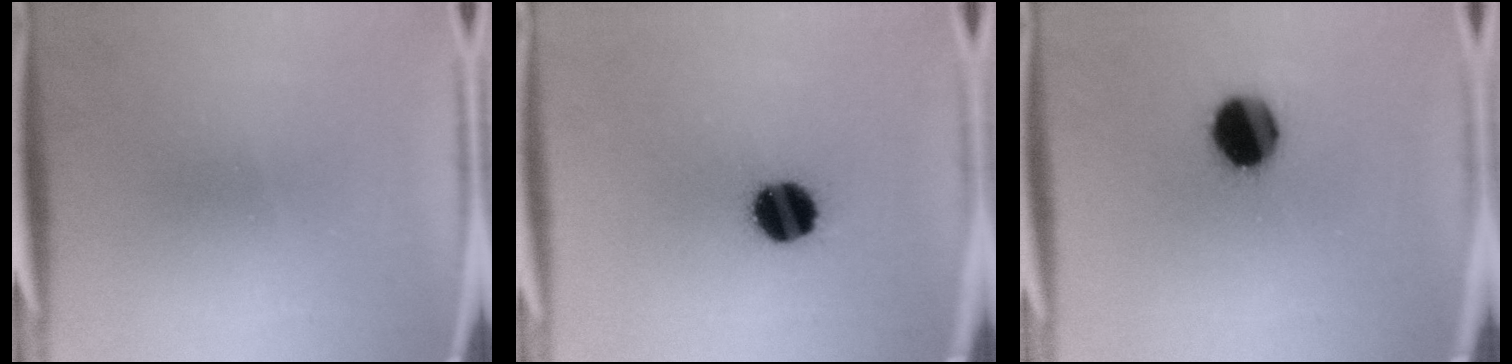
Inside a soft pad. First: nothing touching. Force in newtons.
{"total": 11.7}
{"total": 11.5}